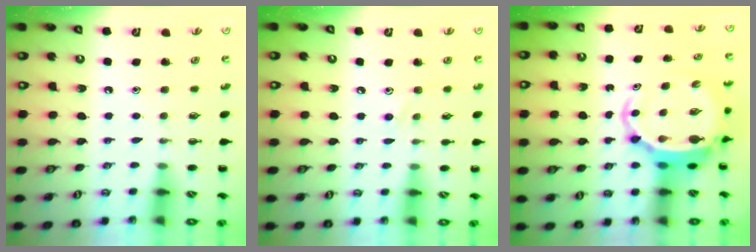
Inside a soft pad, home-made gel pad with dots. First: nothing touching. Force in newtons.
{"total": 6.3, "press": 5.9, "slide": 2.1}
{"total": 5.7, "press": 5.5, "slide": 1.3}